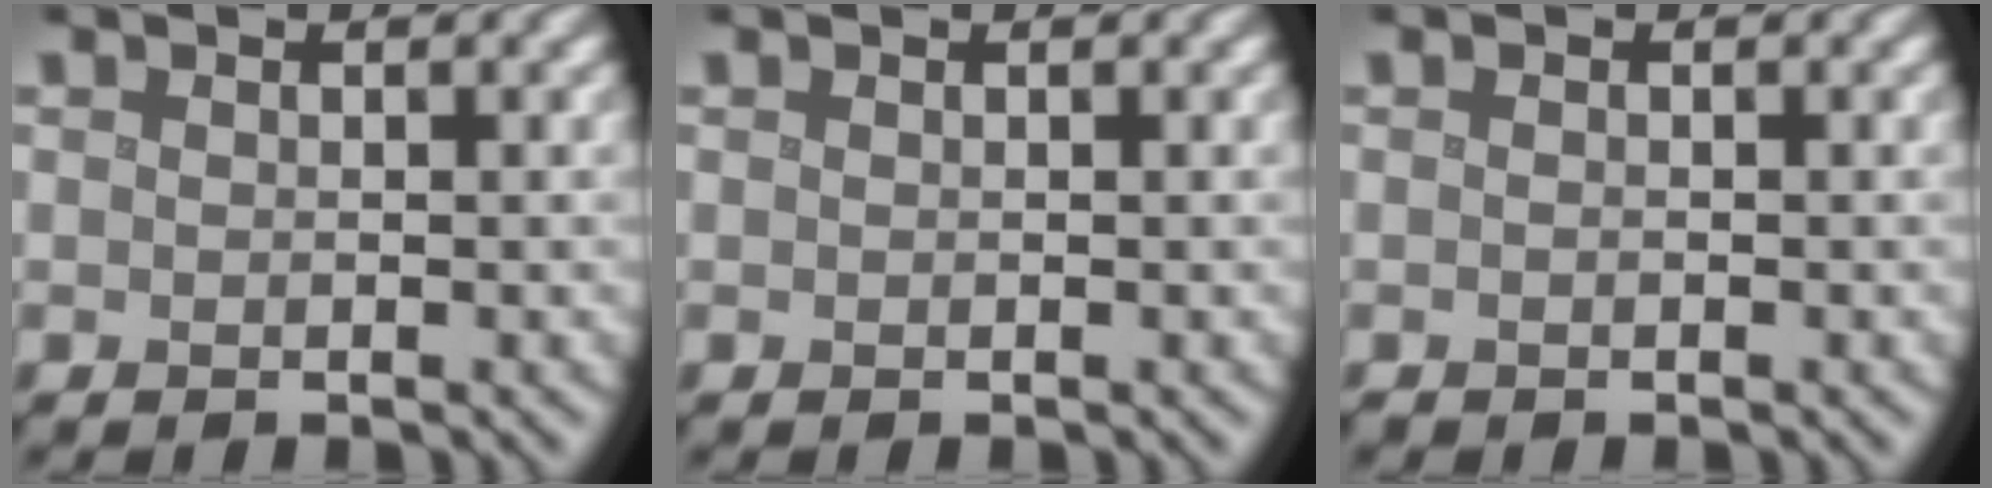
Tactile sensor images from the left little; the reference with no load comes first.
{"total": 0.0}
{"total": 0.0}